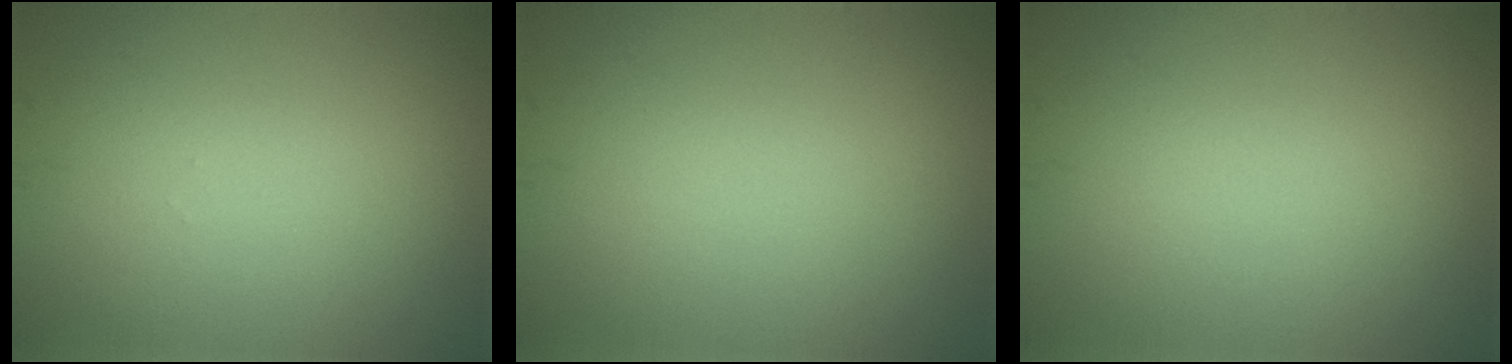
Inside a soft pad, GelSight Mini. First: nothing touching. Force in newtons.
{"total": 0.0}
{"total": 0.0}